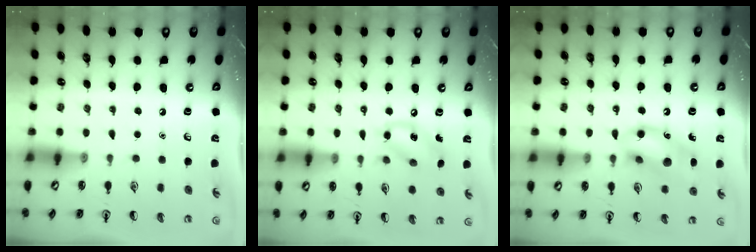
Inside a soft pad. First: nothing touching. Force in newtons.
{"total": 9.3, "press": 9.1, "slide": 1.7}
{"total": 12.6, "press": 12.4, "slide": 2.3}